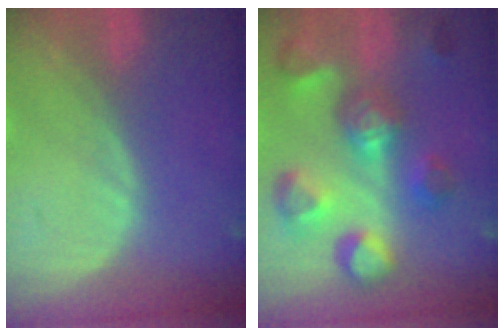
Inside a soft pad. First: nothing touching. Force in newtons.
{"total": 11.0, "press": 9.9, "slide": 4.7}